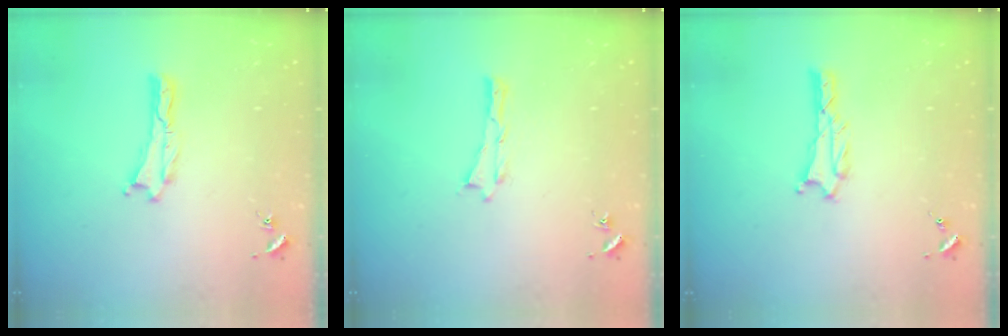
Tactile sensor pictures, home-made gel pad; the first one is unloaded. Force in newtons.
{"total": 0.0}
{"total": 1.3, "press": 1.3, "slide": 0.3}